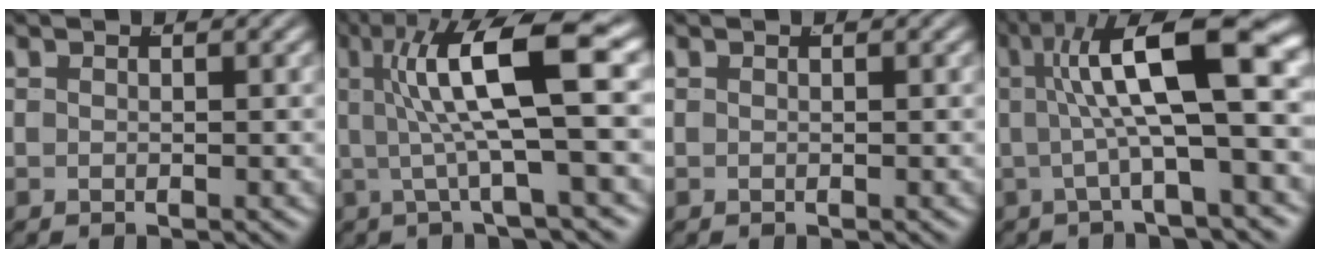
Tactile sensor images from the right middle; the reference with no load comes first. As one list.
[{"total": 8.5, "force": [2.3, 1.7, 8.0], "torque": [-0.121, 0.019, 0.030]}, {"total": 0.0}, {"total": 10.0, "force": [2.3, 3.3, 9.1], "torque": [-0.128, 0.022, 0.032]}]